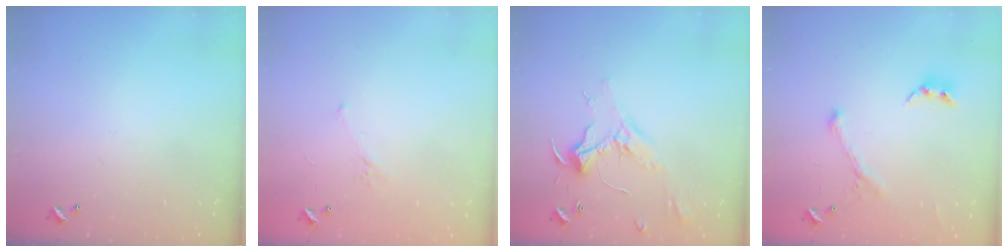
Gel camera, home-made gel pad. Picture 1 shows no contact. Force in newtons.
{"total": 3.2, "press": 3.1, "slide": 1.0}
{"total": 2.5, "press": 2.4, "slide": 0.8}
{"total": 1.0, "press": 0.7, "slide": 0.7}